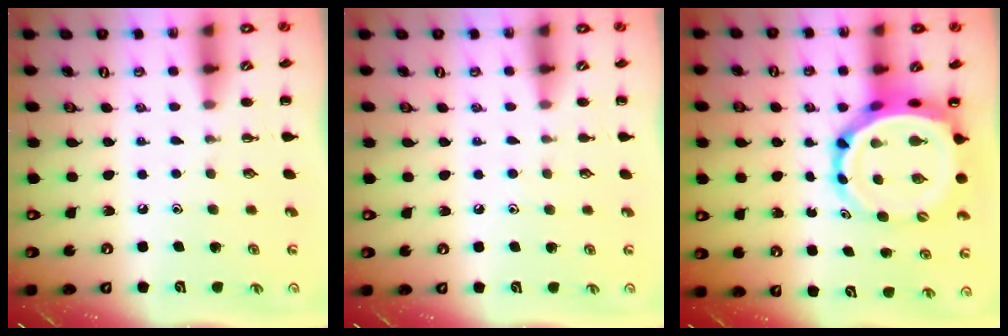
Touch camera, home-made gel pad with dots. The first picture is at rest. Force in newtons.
{"total": 4.2, "press": 3.9, "slide": 1.7}
{"total": 9.2, "press": 8.7, "slide": 2.8}